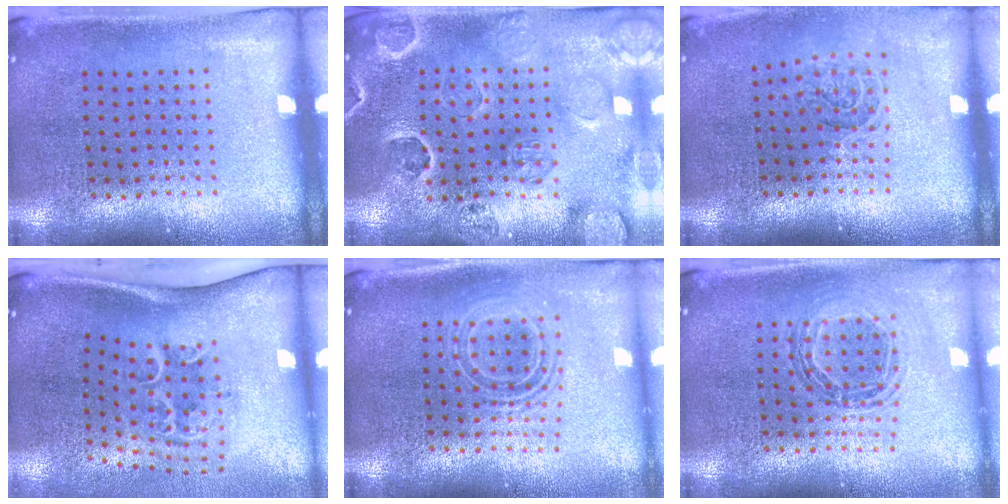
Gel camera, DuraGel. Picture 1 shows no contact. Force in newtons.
{"total": 2.8, "press": 2.7, "slide": 0.8}
{"total": 1.4, "press": 1.2, "slide": 0.8}
{"total": 2.3, "press": 1.4, "slide": 1.8}
{"total": 1.9, "press": 1.5, "slide": 1.2}
{"total": 0.8, "press": 0.8, "slide": 0.1}